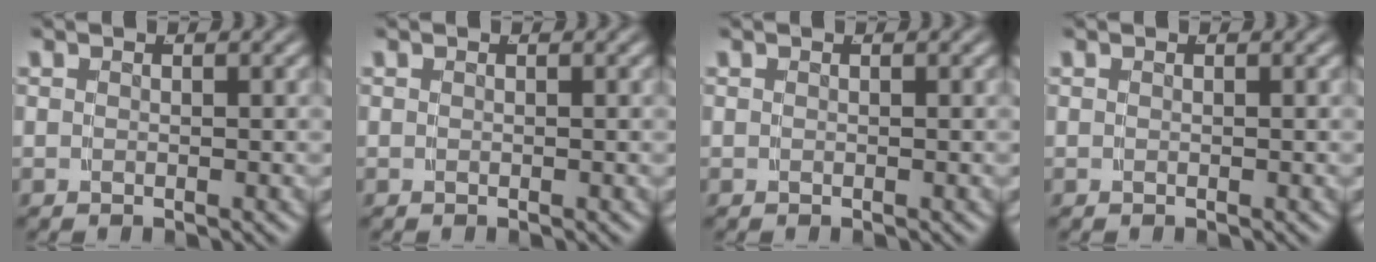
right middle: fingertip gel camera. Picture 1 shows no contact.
{"total": 0.0}
{"total": 0.0}
{"total": 0.0}